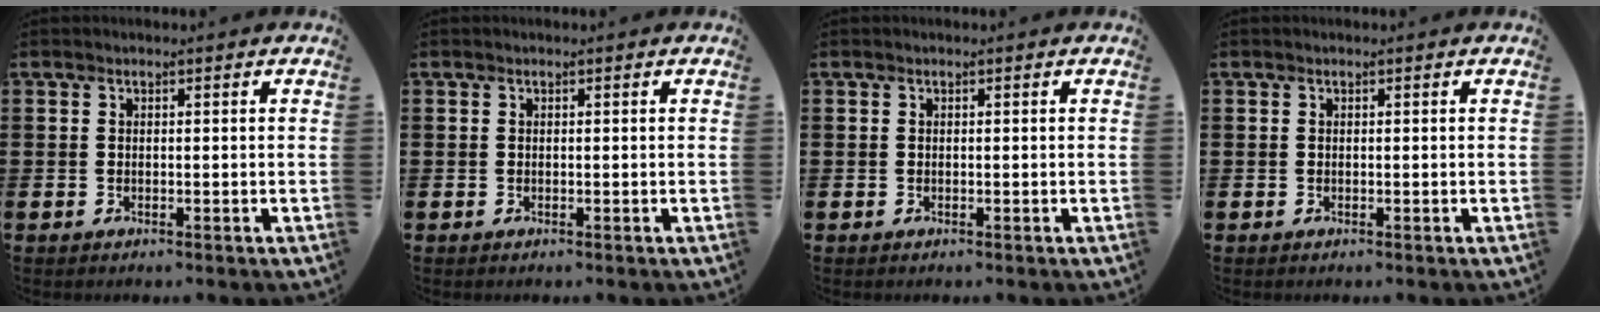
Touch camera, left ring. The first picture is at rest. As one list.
[{"total": 0.0}, {"total": 0.0}, {"total": 0.0}]